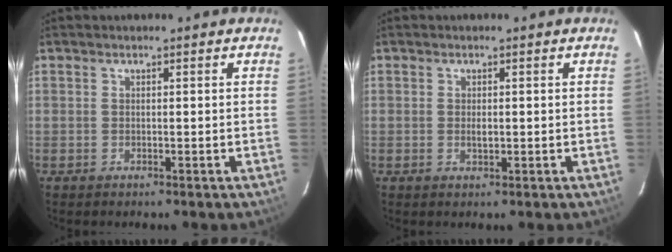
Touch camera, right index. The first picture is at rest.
{"total": 1.3, "force": [0.0, 0.6, 1.1], "torque": [-0.019, 0.001, 0.000]}